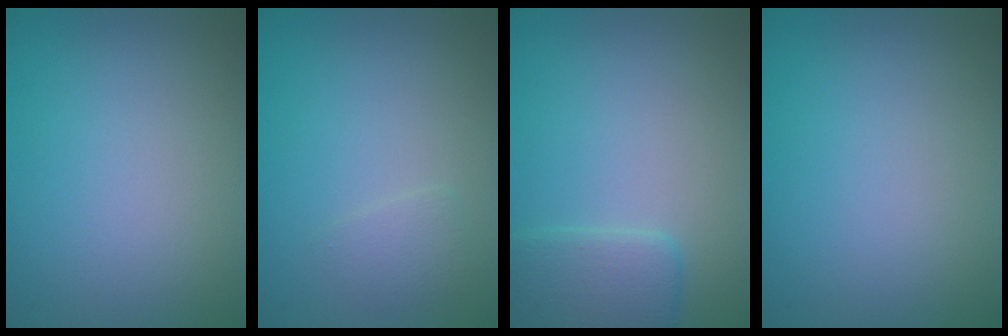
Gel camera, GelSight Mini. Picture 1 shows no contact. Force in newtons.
{"total": 1.0, "press": 1.0, "slide": 0.0}
{"total": 2.9, "press": 2.9, "slide": 0.1}
{"total": 0.0}